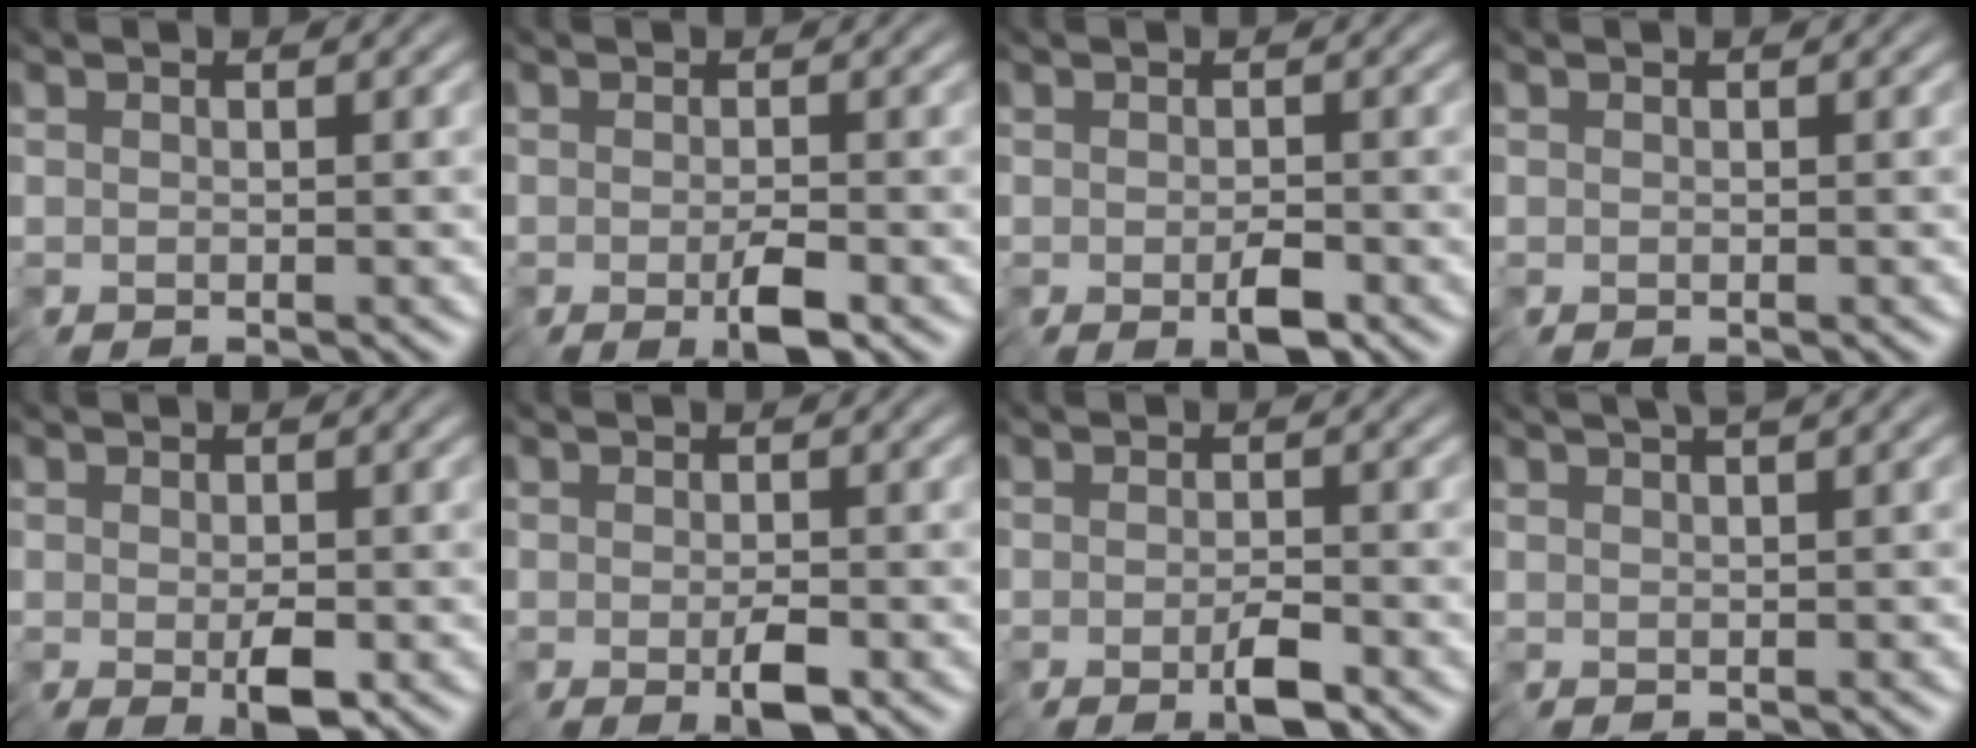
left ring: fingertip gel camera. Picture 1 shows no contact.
{"total": 2.4, "force": [-0.9, 0.5, 2.2], "torque": [-0.038, 0.000, -0.011]}
{"total": 2.1, "force": [-0.8, 0.8, 1.8], "torque": [-0.031, 0.000, -0.010]}
{"total": 0.0}
{"total": 2.5, "force": [-0.3, 1.0, 2.2], "torque": [-0.043, -0.002, 0.001]}
{"total": 2.2, "force": [-0.6, 0.6, 2.0], "torque": [-0.035, 0.000, -0.006]}
{"total": 2.3, "force": [-1.1, 0.6, 2.0], "torque": [-0.035, 0.002, -0.015]}
{"total": 2.1, "force": [1.3, -0.2, 1.6], "torque": [-0.025, 0.016, 0.024]}